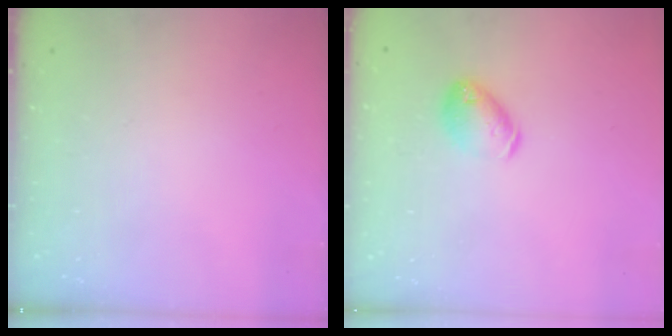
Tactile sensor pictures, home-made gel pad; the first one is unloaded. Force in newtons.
{"total": 9.0, "press": 9.0, "slide": 1.2}